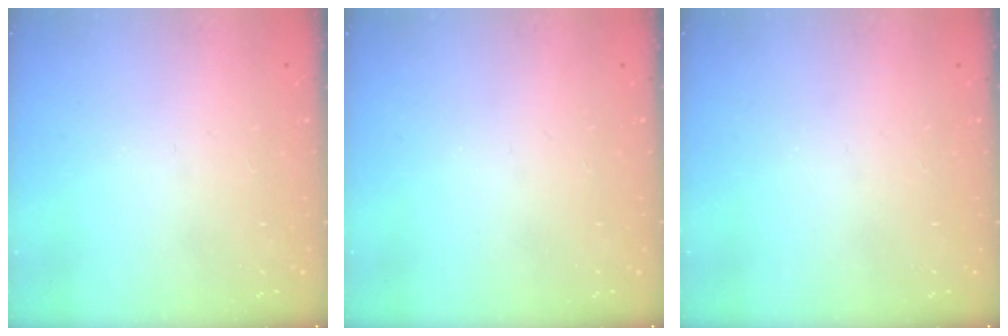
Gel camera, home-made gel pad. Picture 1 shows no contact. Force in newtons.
{"total": 0.0}
{"total": 0.0}